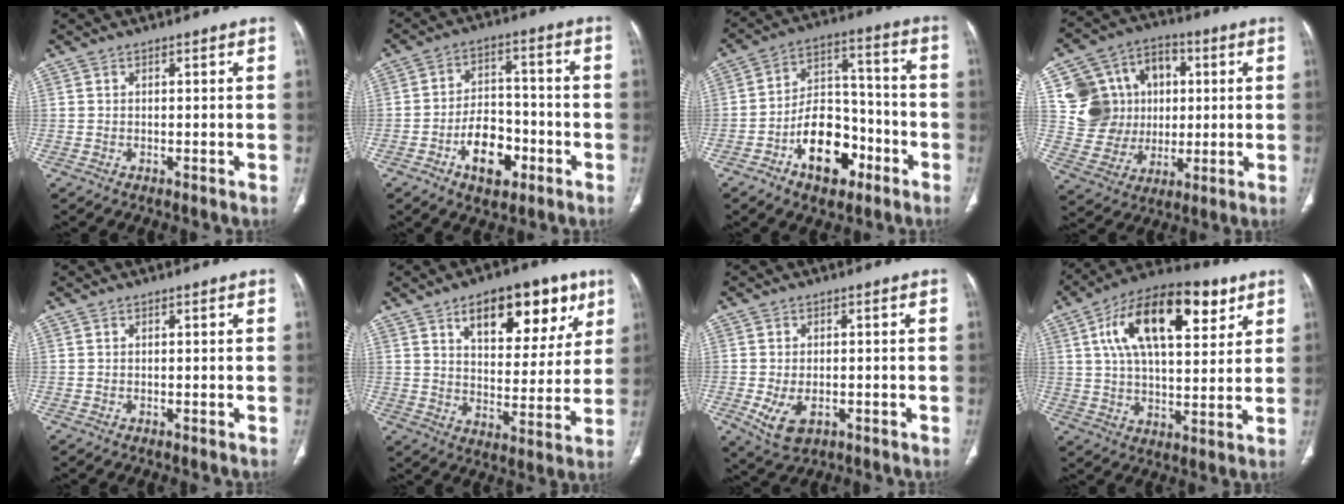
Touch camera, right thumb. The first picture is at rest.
{"total": 10.7, "force": [-4.7, 6.5, 7.1], "torque": [-0.089, 0.037, -0.075]}
{"total": 14.6, "force": [-6.8, 8.9, 9.3], "torque": [-0.115, 0.058, -0.112]}
{"total": 16.7, "force": [3.4, 14.5, 7.6], "torque": [-0.089, 0.019, 0.075]}
{"total": 0.0}
{"total": 18.7, "force": [9.7, 9.4, 12.9], "torque": [-0.129, -0.032, 0.146]}
{"total": 6.2, "force": [-1.7, 3.7, 4.6], "torque": [-0.088, -0.003, -0.018]}
{"total": 21.5, "force": [8.8, 9.9, 16.9], "torque": [-0.261, -0.003, 0.142]}